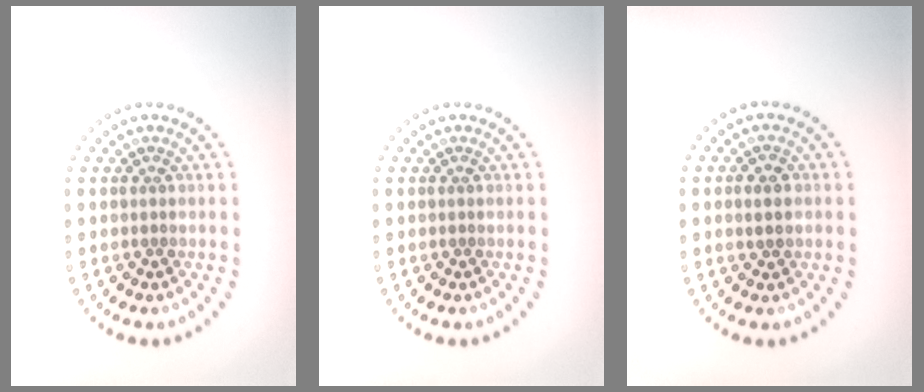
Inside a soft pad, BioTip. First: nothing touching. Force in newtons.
{"total": 0.0}
{"total": 1.4, "press": 1.4, "slide": 0.3}